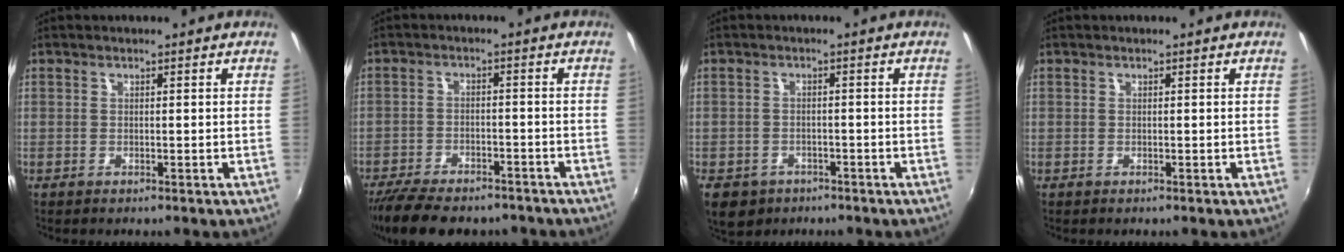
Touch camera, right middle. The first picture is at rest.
{"total": 14.7, "force": [-11.9, 5.1, 6.9], "torque": [-0.151, -0.031, -0.184]}
{"total": 7.2, "force": [-4.2, 5.2, 2.9], "torque": [-0.076, -0.016, -0.062]}
{"total": 0.0}